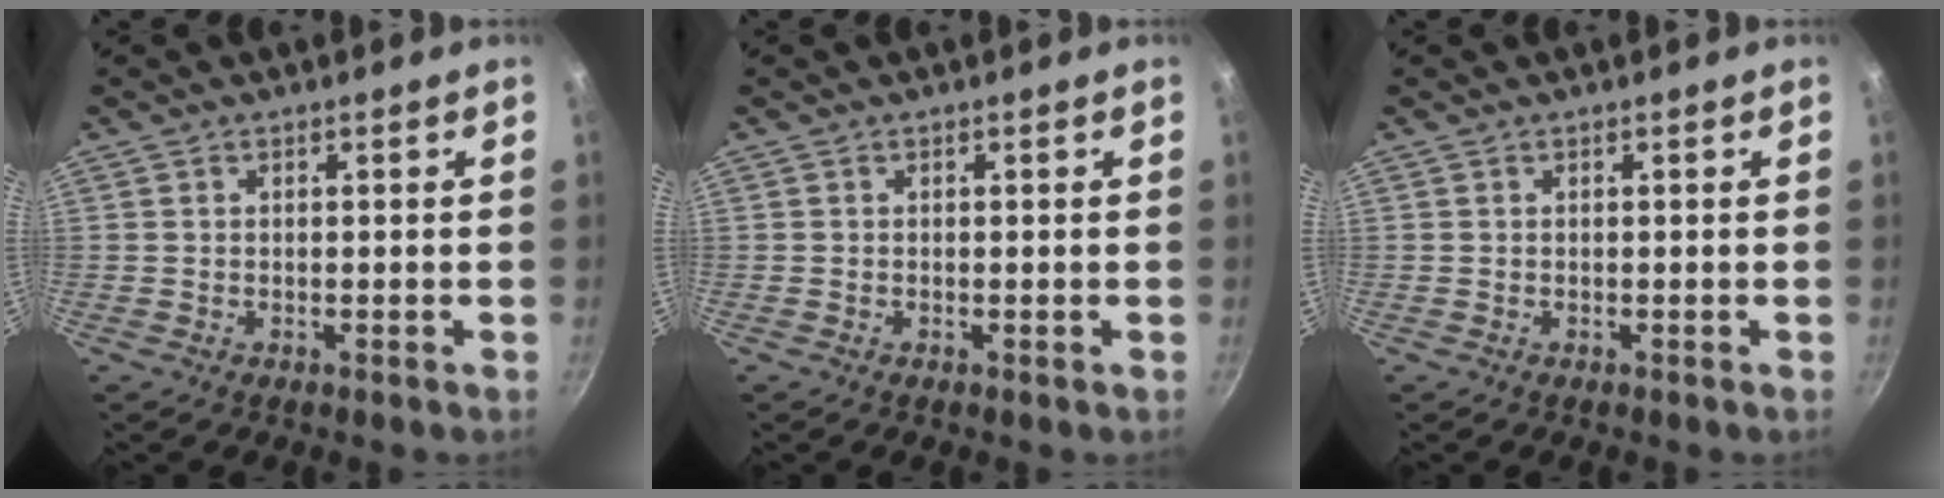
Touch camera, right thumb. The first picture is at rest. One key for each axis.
{"total": 0.0}
{"total": 0.0}